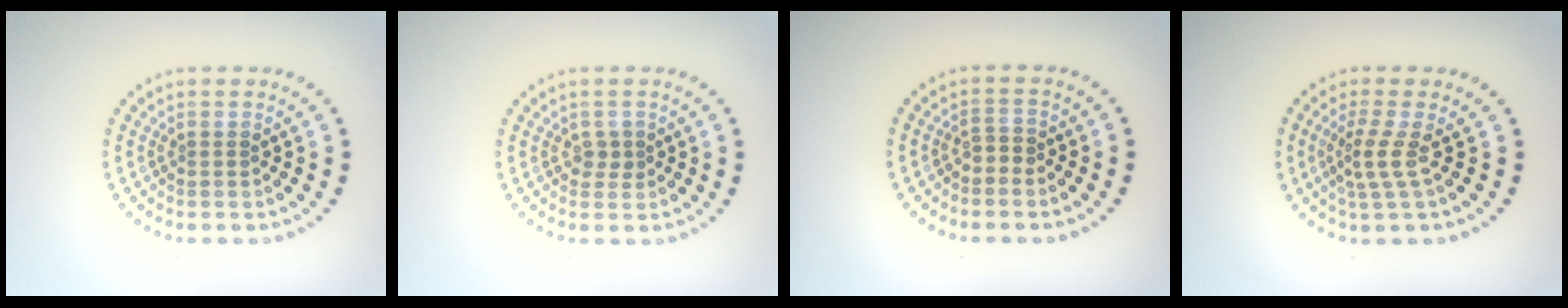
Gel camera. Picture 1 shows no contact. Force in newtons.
{"total": 1.1, "press": 1.0, "slide": 0.4}
{"total": 1.1, "press": 0.8, "slide": 0.7}
{"total": 2.3, "press": 1.5, "slide": 1.7}